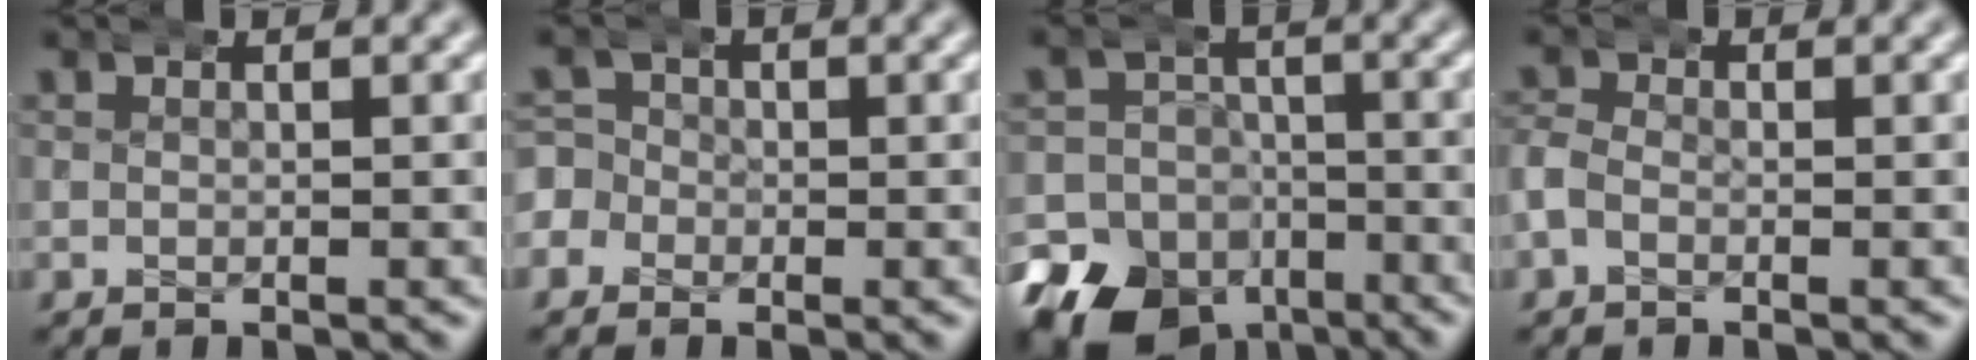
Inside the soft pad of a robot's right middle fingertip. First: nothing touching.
{"total": 4.4, "force": [-0.8, 4.3, 0.6], "torque": [-0.005, 0.006, -0.030]}
{"total": 16.4, "force": [-9.6, 12.4, 5.0], "torque": [-0.080, -0.066, -0.152]}
{"total": 1.7, "force": [-0.8, 1.5, 0.5], "torque": [-0.025, 0.003, -0.018]}